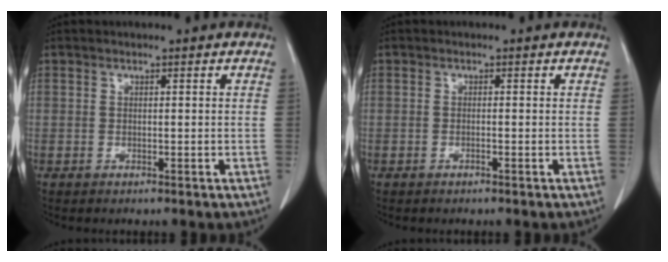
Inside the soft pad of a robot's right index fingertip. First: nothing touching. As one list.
[{"total": 0.0}]